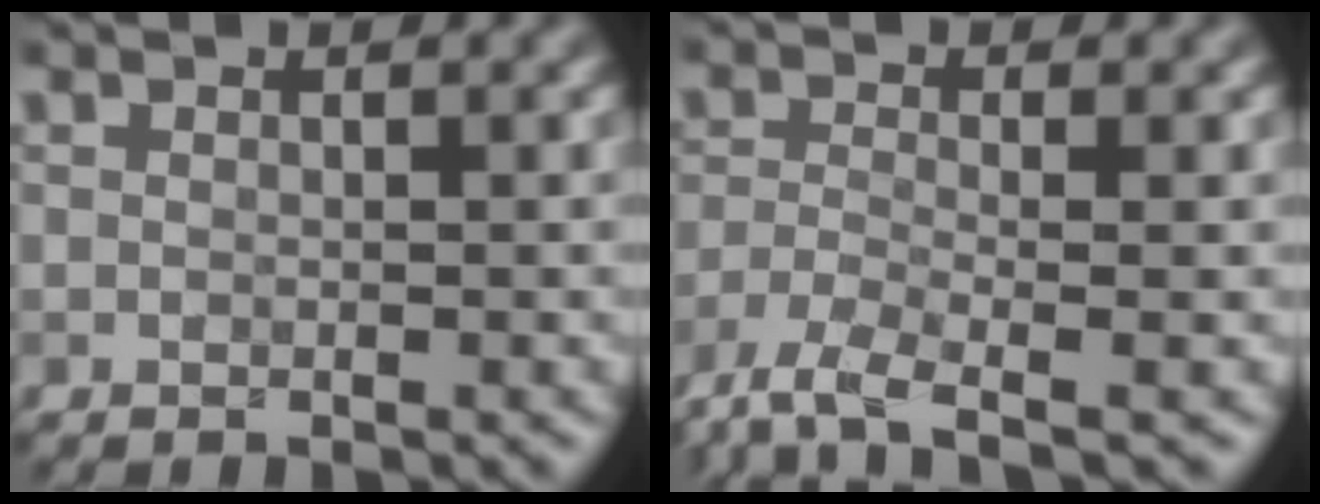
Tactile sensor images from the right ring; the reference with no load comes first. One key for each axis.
{"total": 5.4, "fx": -4.1, "fy": 1.3, "fz": 3.1, "tx": -0.069, "ty": -0.013, "tz": -0.091}